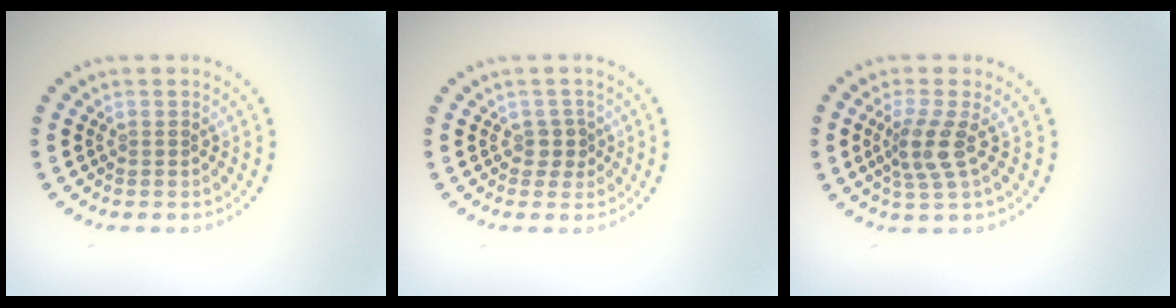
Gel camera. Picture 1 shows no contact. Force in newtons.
{"total": 1.5, "press": 1.2, "slide": 0.9}
{"total": 2.9, "press": 2.2, "slide": 1.9}